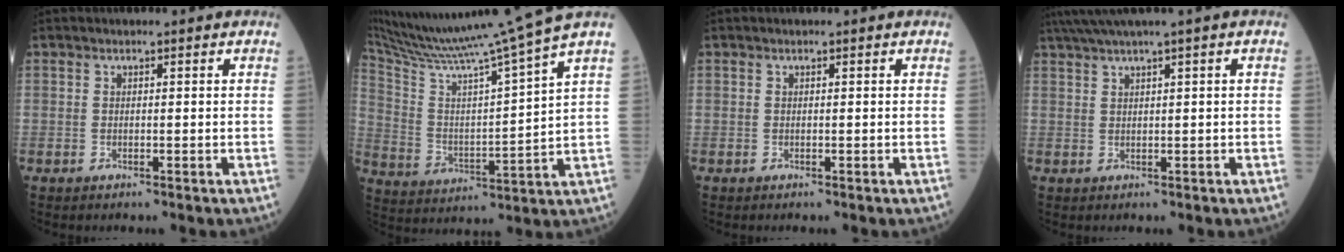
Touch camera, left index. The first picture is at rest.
{"total": 17.5, "force": [15.3, -3.4, 7.8], "torque": [-0.143, -0.039, 0.251]}
{"total": 0.0}
{"total": 4.2, "force": [2.8, -1.0, 2.9], "torque": [-0.061, 0.015, 0.058]}